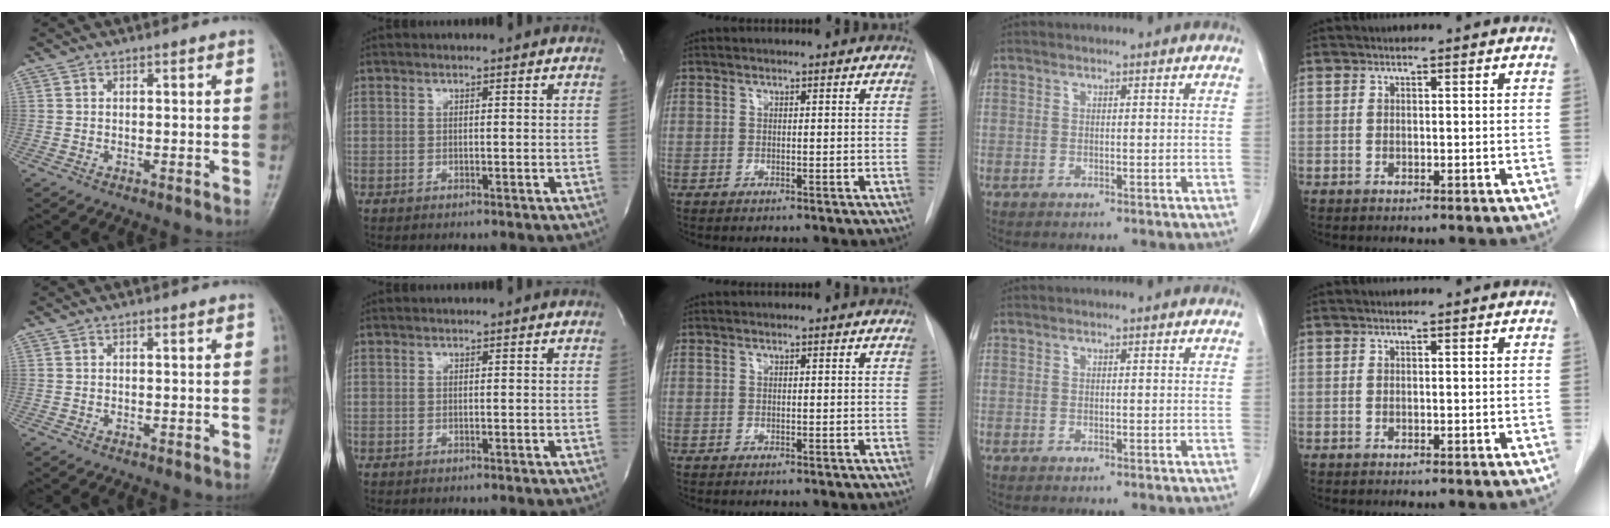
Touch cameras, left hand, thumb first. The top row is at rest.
{}